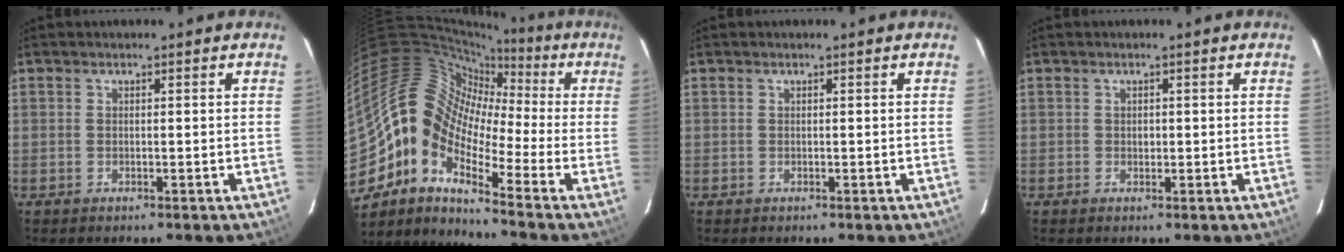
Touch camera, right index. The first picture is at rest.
{"total": 15.0, "force": [-4.7, 8.5, 11.5], "torque": [-0.192, 0.003, -0.117]}
{"total": 0.0}
{"total": 0.8, "force": [0.0, 0.7, 0.4], "torque": [-0.005, 0.002, 0.000]}